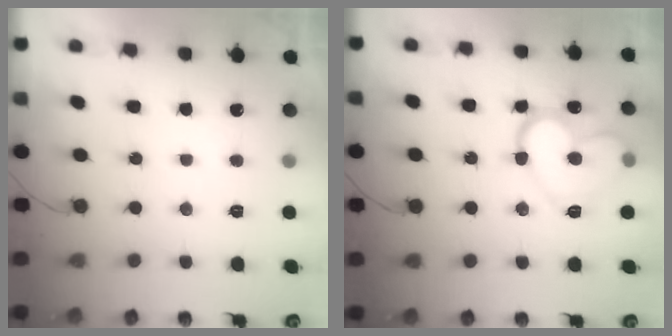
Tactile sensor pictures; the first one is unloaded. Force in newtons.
{"total": 15.0, "press": 14.9, "slide": 1.5}